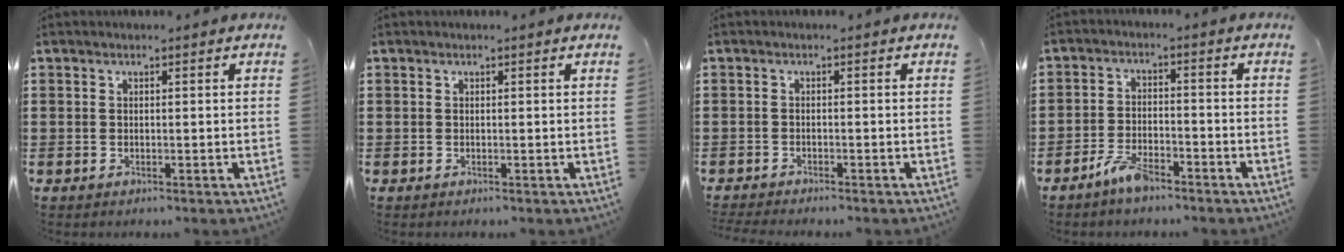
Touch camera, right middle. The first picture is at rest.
{"total": 0.0}
{"total": 1.2, "force": [-1.2, 0.0, 0.1], "torque": [-0.005, -0.002, -0.023]}
{"total": 4.4, "force": [-3.7, 1.4, 2.0], "torque": [-0.046, 0.008, -0.074]}